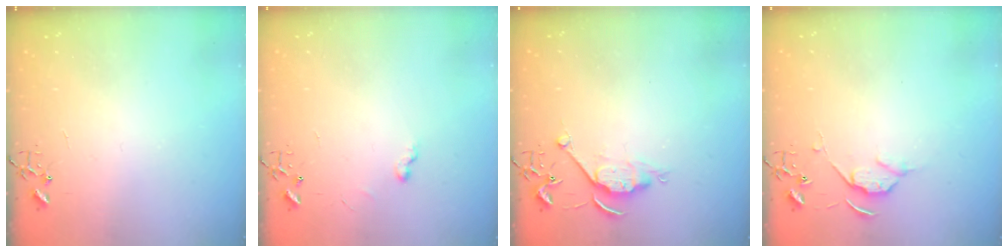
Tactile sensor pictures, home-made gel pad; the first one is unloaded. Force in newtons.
{"total": 5.2, "press": 5.2, "slide": 0.4}
{"total": 6.2, "press": 6.2, "slide": 0.5}
{"total": 5.7, "press": 5.7, "slide": 0.8}